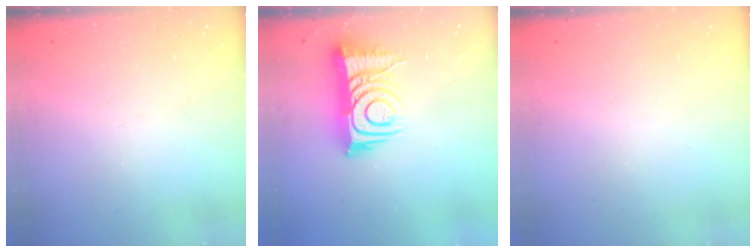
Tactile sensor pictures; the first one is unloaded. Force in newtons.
{"total": 12.6, "press": 12.6, "slide": 0.9}
{"total": 1.7, "press": 1.6, "slide": 0.1}